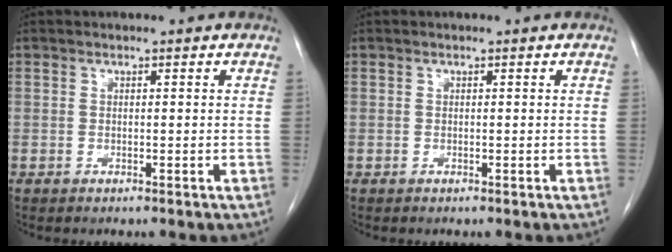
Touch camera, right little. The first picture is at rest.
{"total": 0.0}